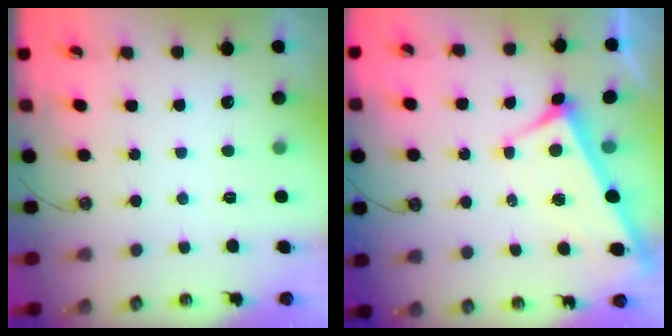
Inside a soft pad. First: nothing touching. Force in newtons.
{"total": 3.4, "press": 3.4, "slide": 0.5}